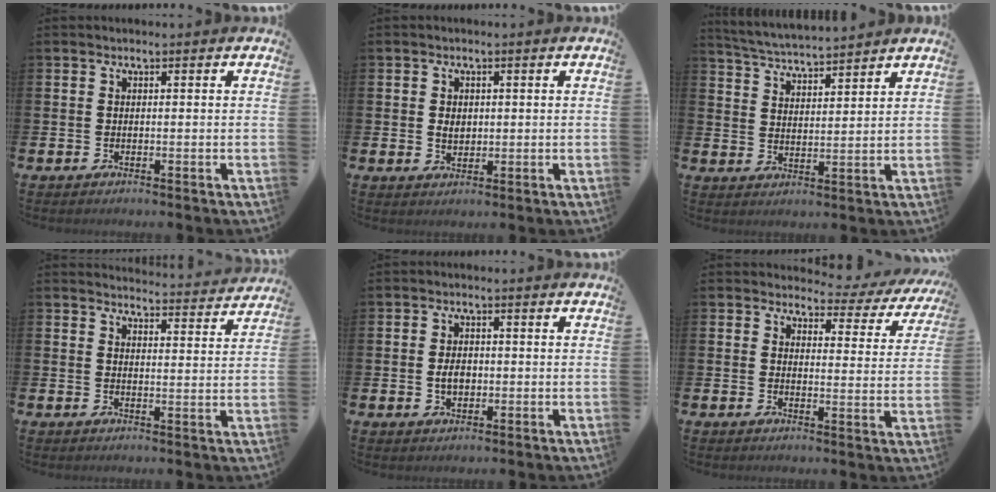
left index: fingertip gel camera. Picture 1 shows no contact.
{"total": 2.0, "force": [0.5, 1.6, 1.1], "torque": [-0.007, 0.002, 0.003]}
{"total": 4.6, "force": [4.6, -0.1, 0.3], "torque": [-0.027, -0.031, 0.081]}
{"total": 4.0, "force": [4.0, 0.2, 0.1], "torque": [-0.001, -0.036, 0.068]}
{"total": 2.7, "force": [-0.2, 1.9, 2.0], "torque": [-0.022, -0.001, -0.009]}
{"total": 2.7, "force": [2.2, 1.5, 0.7], "torque": [-0.018, -0.024, 0.027]}